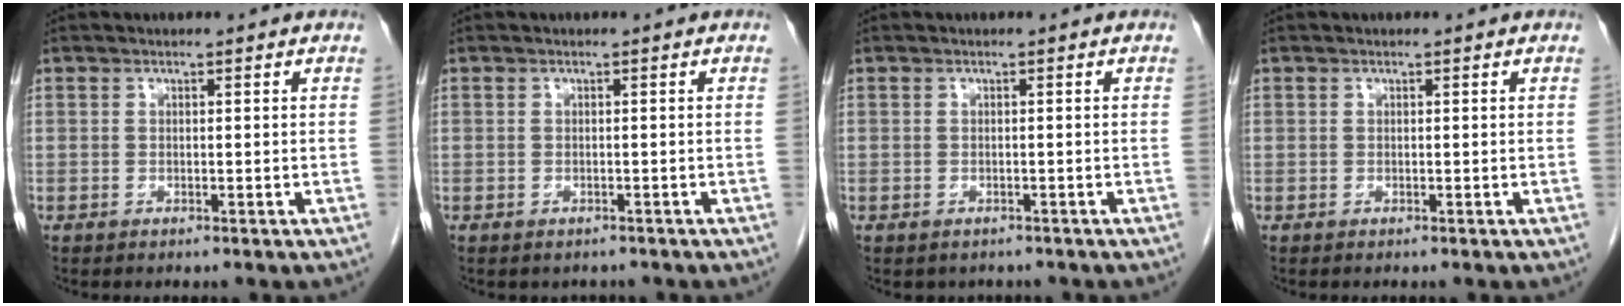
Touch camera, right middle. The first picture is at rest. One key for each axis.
{"total": 1.1, "fx": -0.9, "fy": 0.5, "fz": 0.0, "tx": -0.008, "ty": -0.002, "tz": -0.013}
{"total": 1.7, "fx": -1.5, "fy": 0.9, "fz": 0.1, "tx": -0.008, "ty": -0.002, "tz": -0.018}
{"total": 0.0}